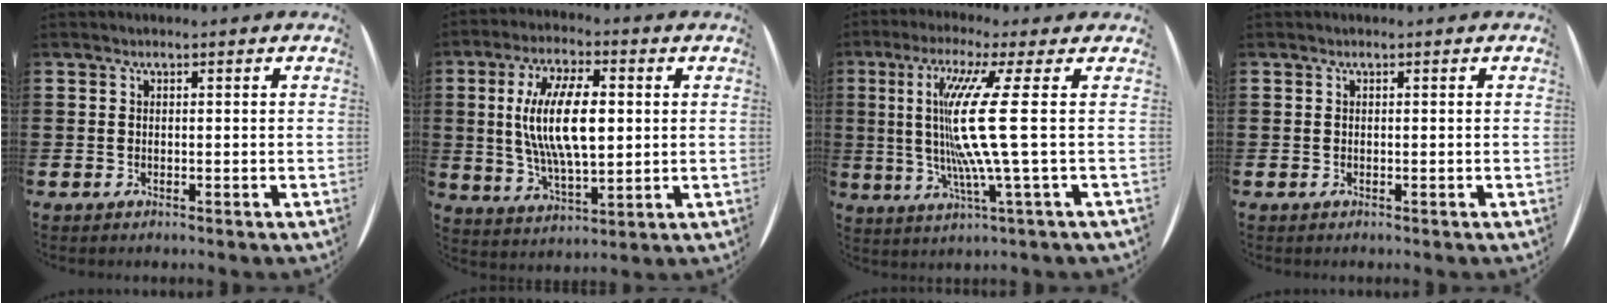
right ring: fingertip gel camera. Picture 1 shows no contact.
{"total": 10.9, "force": [1.8, 4.3, 9.9], "torque": [-0.212, 0.010, 0.025]}
{"total": 12.5, "force": [1.4, -0.6, 12.4], "torque": [-0.277, -0.022, 0.000]}
{"total": 0.0}